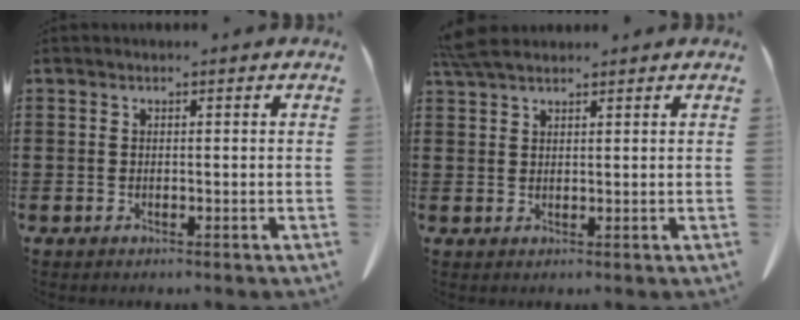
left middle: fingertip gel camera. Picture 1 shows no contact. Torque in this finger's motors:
{"motor_torque": [0.41, 0.34, 0.07, -0.02]}